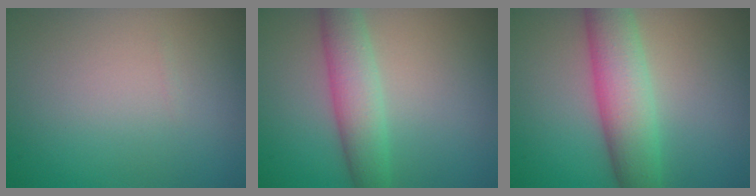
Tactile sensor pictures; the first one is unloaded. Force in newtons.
{"total": 4.3, "press": 4.3, "slide": 0.1}
{"total": 6.1, "press": 6.1, "slide": 0.2}